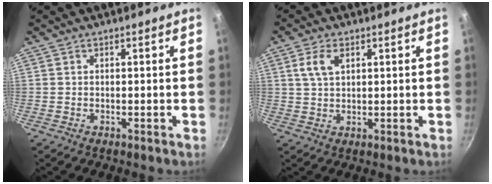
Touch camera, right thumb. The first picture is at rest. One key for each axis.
{"total": 4.7, "fx": 1.9, "fy": 2.7, "fz": 3.4, "tx": -0.069, "ty": -0.001, "tz": 0.038}